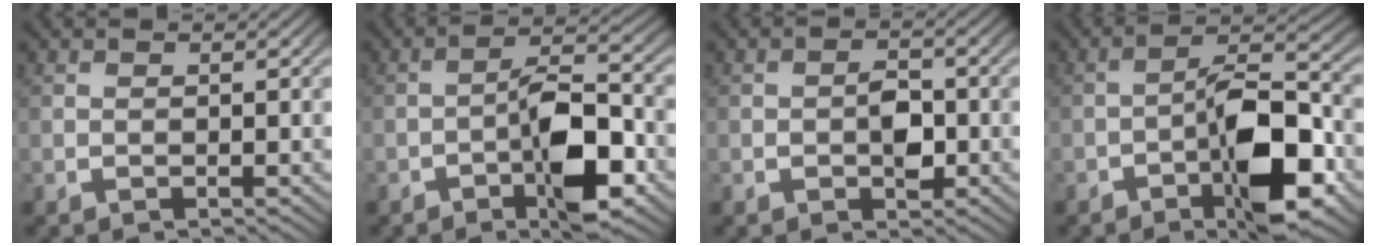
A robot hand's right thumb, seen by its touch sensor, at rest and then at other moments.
{"total": 7.4, "force": [-1.6, 3.7, 6.2], "torque": [-0.105, -0.015, -0.027]}
{"total": 3.1, "force": [-0.4, 2.2, 2.2], "torque": [-0.039, -0.010, 0.001]}
{"total": 9.2, "force": [-2.0, 4.7, 7.7], "torque": [-0.121, -0.015, -0.034]}